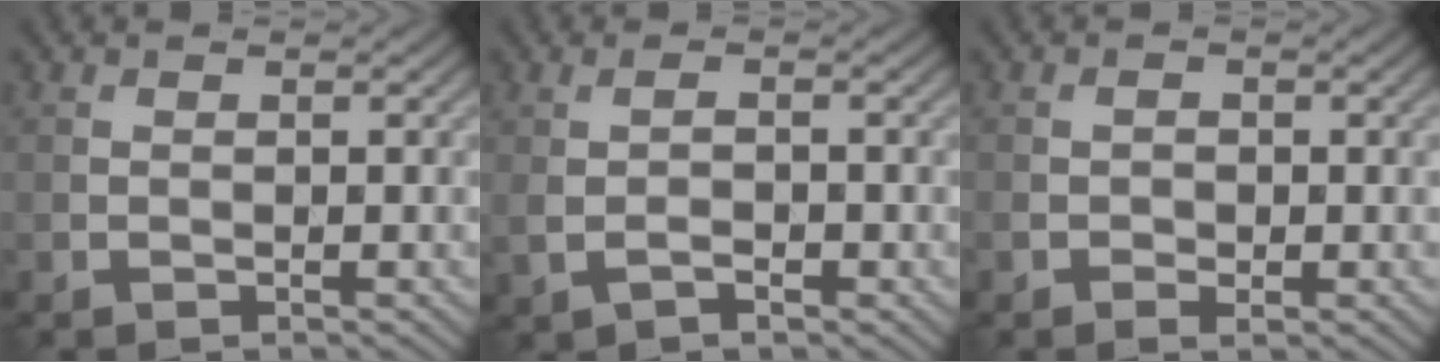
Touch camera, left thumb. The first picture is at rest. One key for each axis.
{"total": 2.3, "fx": -0.6, "fy": 0.8, "fz": 2.0, "tx": -0.047, "ty": -0.005, "tz": -0.011}
{"total": 1.6, "fx": -0.6, "fy": 1.1, "fz": 1.0, "tx": -0.019, "ty": -0.004, "tz": -0.011}